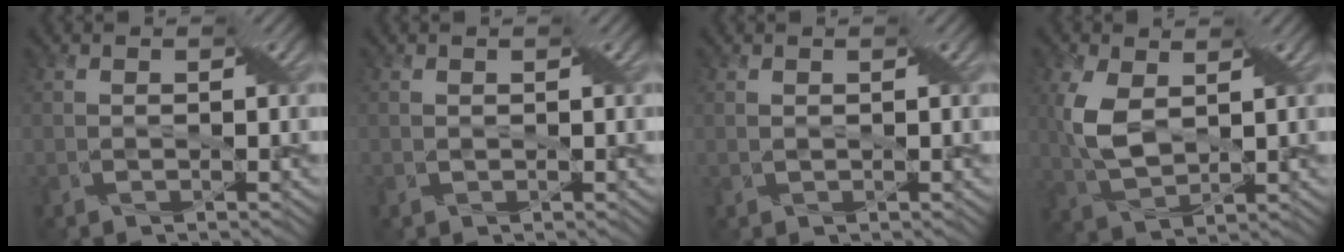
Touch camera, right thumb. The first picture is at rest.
{"total": 0.0}
{"total": 0.0}
{"total": 6.1, "force": [1.5, 3.4, 4.9], "torque": [-0.122, 0.004, 0.032]}